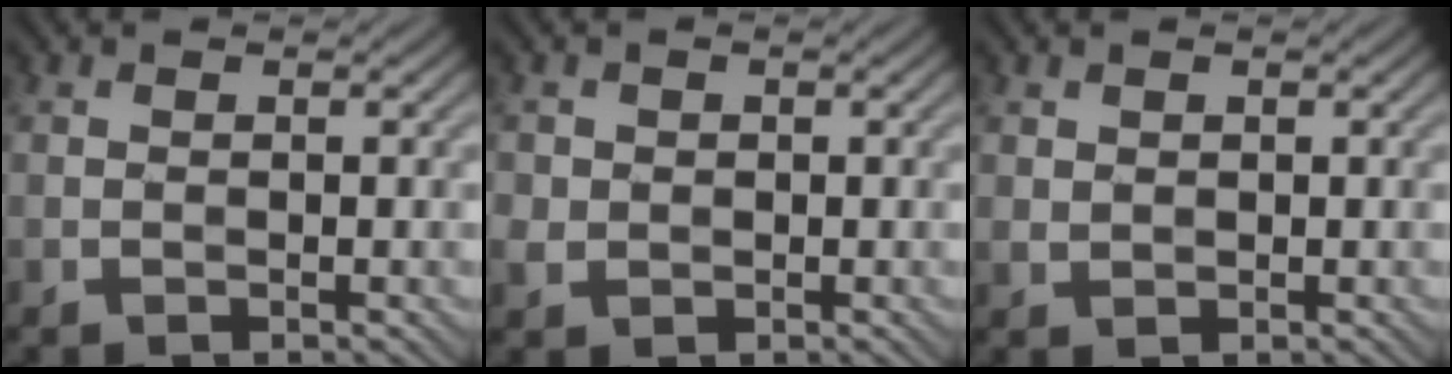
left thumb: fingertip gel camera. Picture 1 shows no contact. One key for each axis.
{"total": 2.1, "fx": 0.1, "fy": 2.0, "fz": 0.6, "tx": -0.025, "ty": -0.002, "tz": 0.000}
{"total": 1.2, "fx": 0.7, "fy": 0.9, "fz": 0.4, "tx": -0.015, "ty": -0.002, "tz": 0.016}